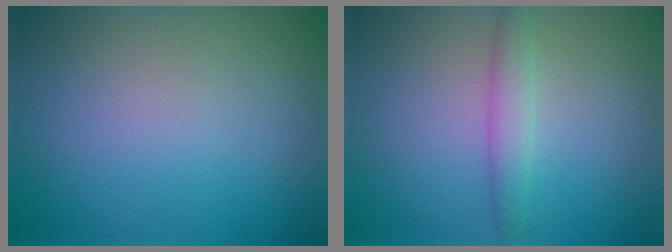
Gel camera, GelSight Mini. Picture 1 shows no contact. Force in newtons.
{"total": 1.9, "press": 1.9, "slide": 0.0}